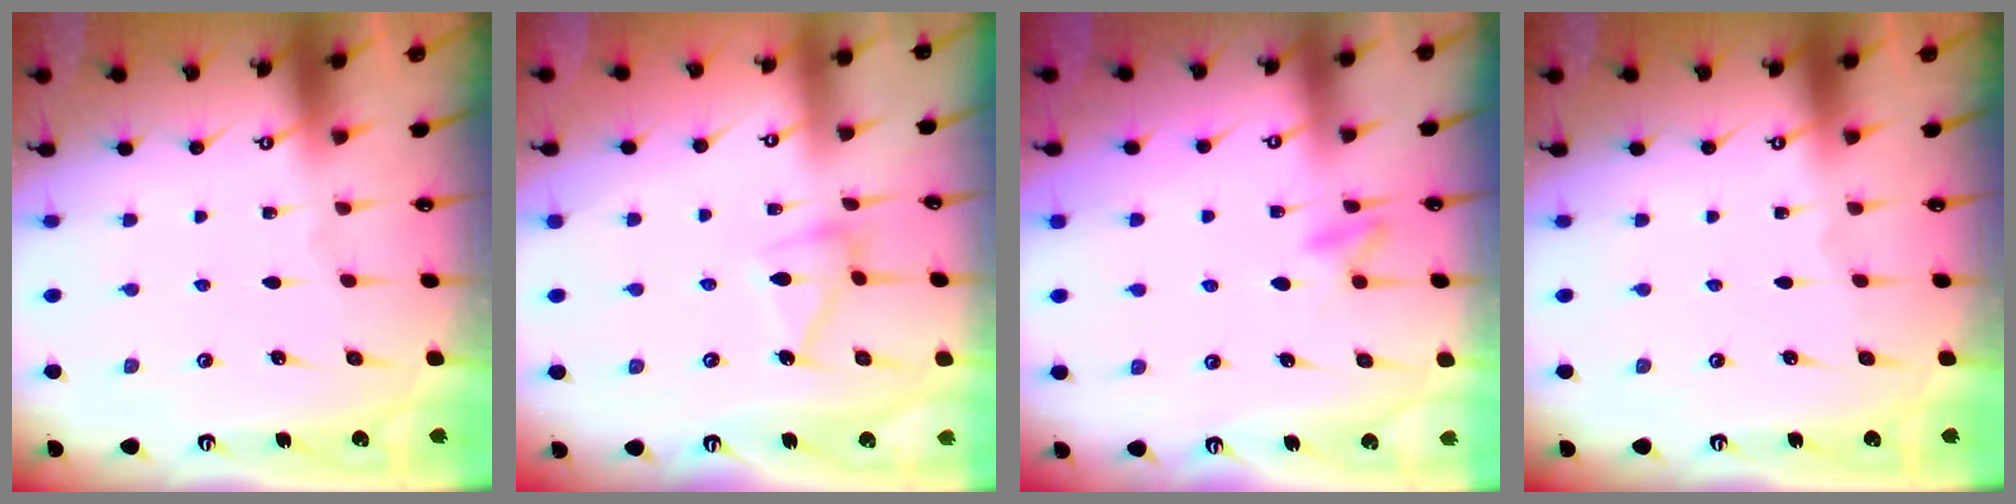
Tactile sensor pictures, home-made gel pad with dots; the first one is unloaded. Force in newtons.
{"total": 11.0, "press": 11.0, "slide": 0.5}
{"total": 7.6, "press": 7.5, "slide": 0.9}
{"total": 0.0}